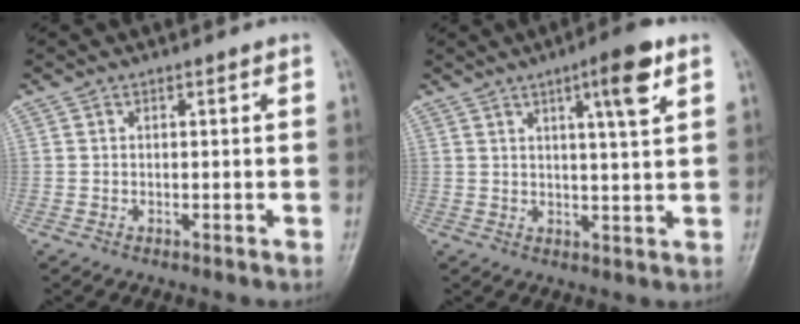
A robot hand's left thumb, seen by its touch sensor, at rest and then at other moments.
{"total": 7.5, "force": [3.7, 0.9, 6.4], "torque": [-0.096, -0.016, 0.056]}